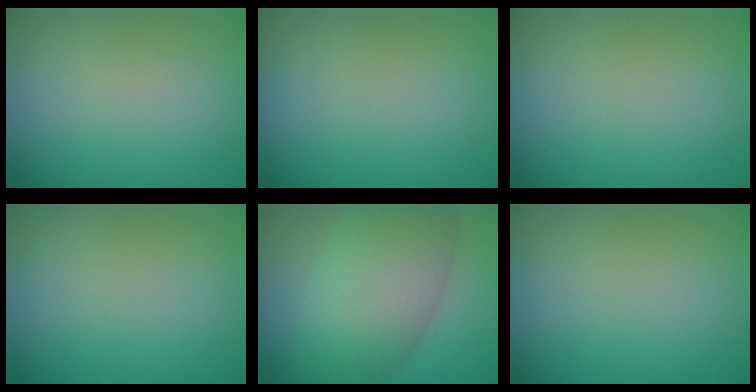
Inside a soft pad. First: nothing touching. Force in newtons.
{"total": 0.0}
{"total": 0.0}
{"total": 0.0}
{"total": 9.0, "press": 9.0, "slide": 0.4}
{"total": 0.0}